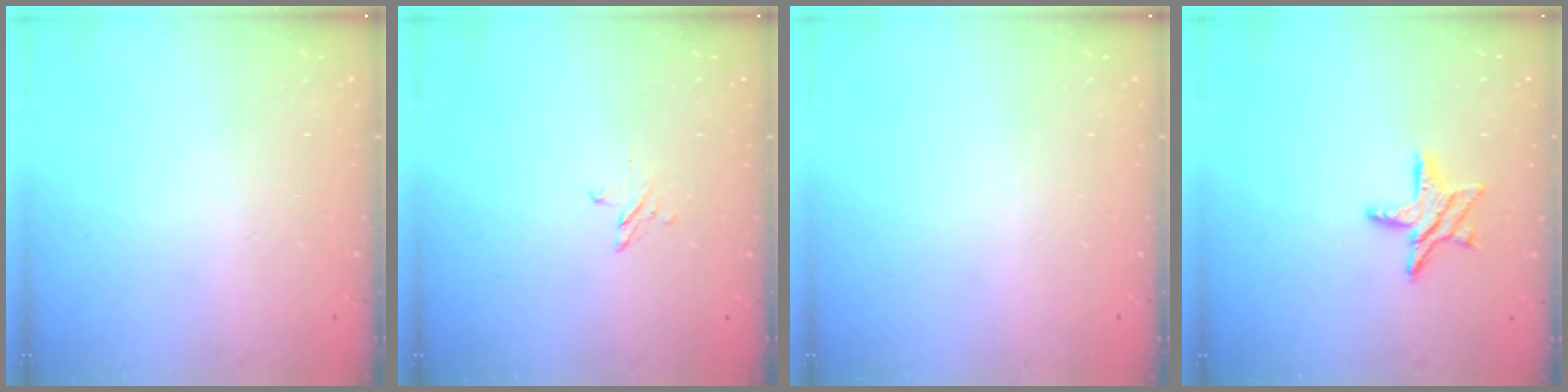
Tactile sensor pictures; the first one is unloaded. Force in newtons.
{"total": 2.4, "press": 2.4, "slide": 0.2}
{"total": 0.0}
{"total": 8.7, "press": 8.7, "slide": 0.6}